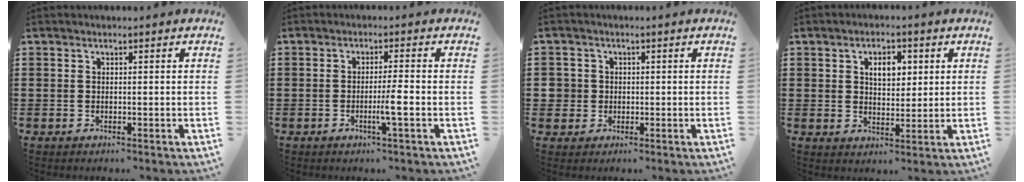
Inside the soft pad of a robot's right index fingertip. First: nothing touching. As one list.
[{"total": 3.7, "force": [-1.2, -0.1, 3.5], "torque": [-0.066, -0.010, -0.025]}, {"total": 2.6, "force": [-0.2, 2.5, 0.4], "torque": [-0.028, 0.005, -0.008]}, {"total": 4.3, "force": [1.4, 2.6, 3.1], "torque": [-0.053, 0.006, 0.019]}]